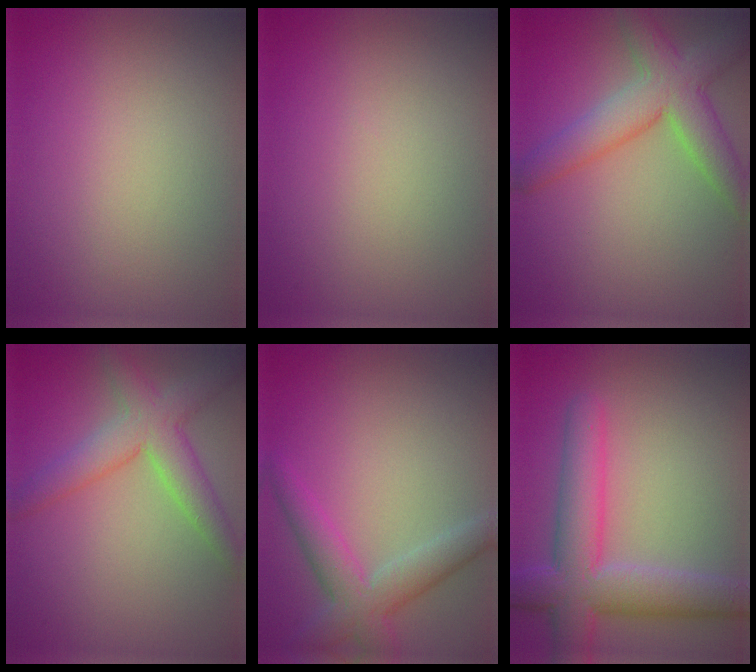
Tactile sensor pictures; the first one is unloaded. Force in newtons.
{"total": 0.0}
{"total": 6.2, "press": 6.2, "slide": 0.4}
{"total": 4.7, "press": 4.7, "slide": 0.3}
{"total": 4.2, "press": 4.2, "slide": 0.2}
{"total": 7.1, "press": 7.1, "slide": 0.3}